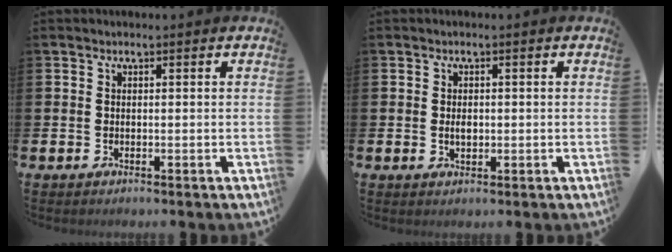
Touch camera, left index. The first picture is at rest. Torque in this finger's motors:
{"motor_torque": [0.38, 0.18, 0.15, 0.06]}